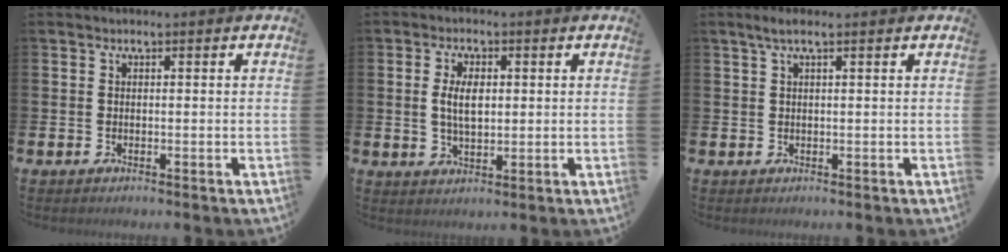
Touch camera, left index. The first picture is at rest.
{"total": 4.5, "force": [1.0, 2.3, 3.7], "torque": [-0.052, -0.001, 0.011]}
{"total": 1.9, "force": [1.2, 0.1, 1.5], "torque": [-0.031, 0.005, 0.020]}